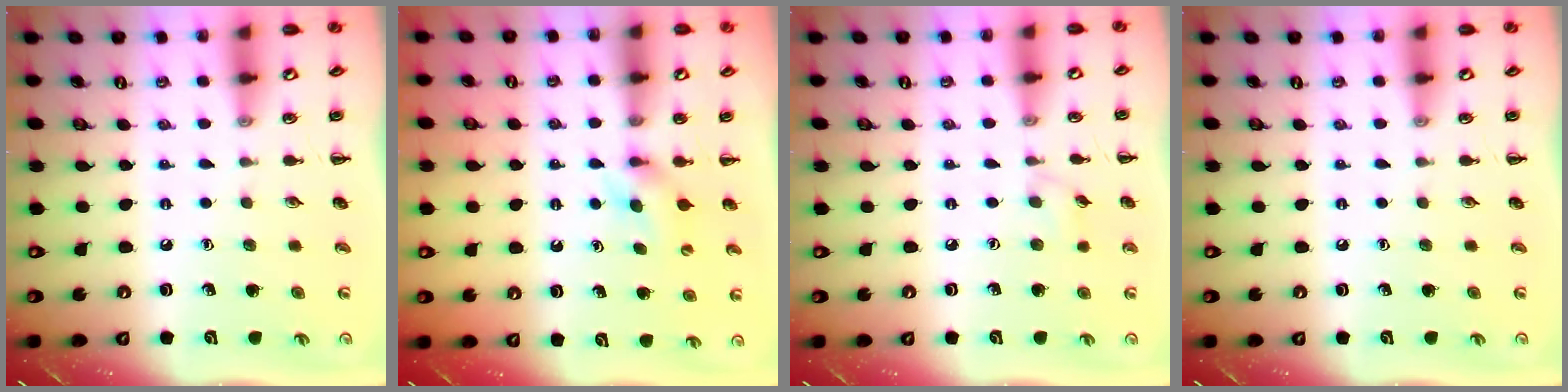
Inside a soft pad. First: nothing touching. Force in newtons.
{"total": 4.5, "press": 4.2, "slide": 1.5}
{"total": 3.3, "press": 3.1, "slide": 1.2}
{"total": 0.0}